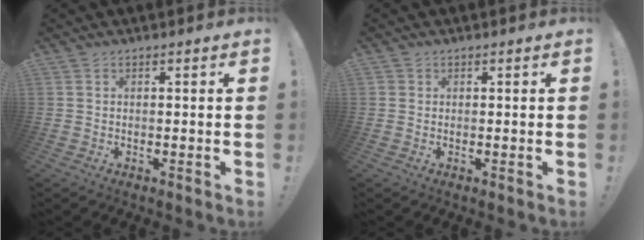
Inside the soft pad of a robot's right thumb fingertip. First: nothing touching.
{"total": 0.7, "force": [0.3, 0.6, 0.2], "torque": [-0.005, 0.001, 0.007]}